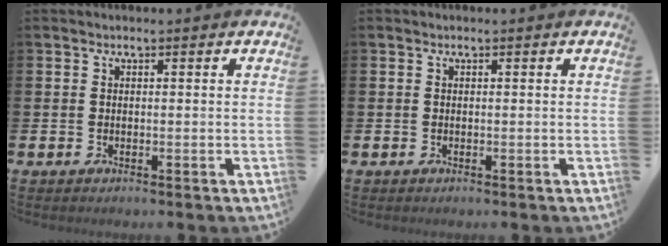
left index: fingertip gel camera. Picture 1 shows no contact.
{"total": 0.0}